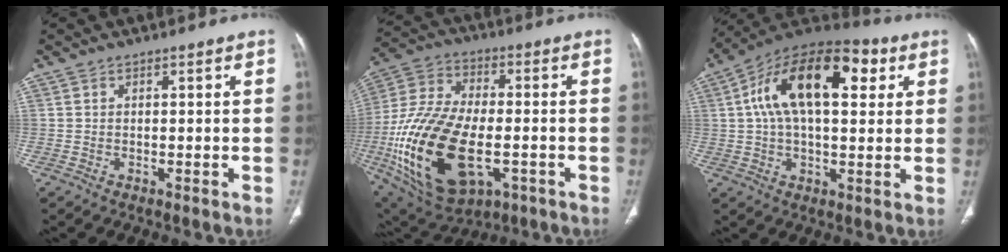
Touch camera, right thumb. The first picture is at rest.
{"total": 26.7, "force": [-6.3, 14.5, 21.5], "torque": [-0.446, -0.002, -0.089]}
{"total": 20.7, "force": [5.8, 10.4, 16.9], "torque": [-0.269, 0.027, 0.084]}